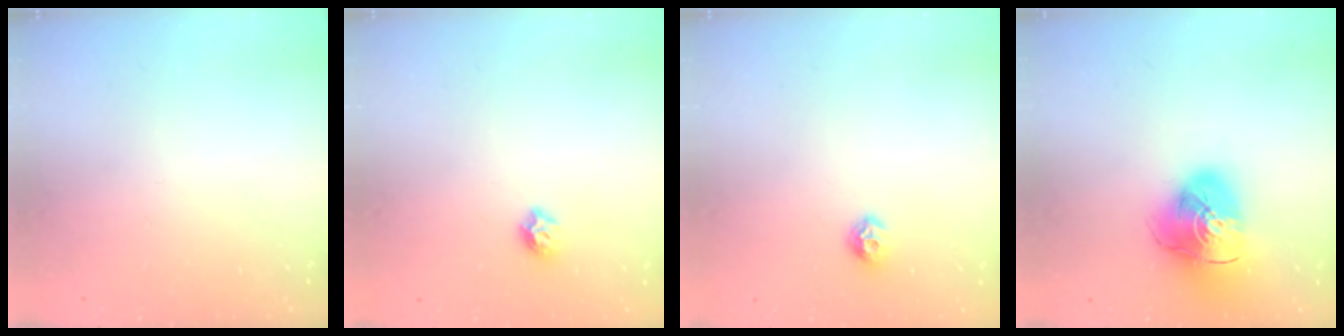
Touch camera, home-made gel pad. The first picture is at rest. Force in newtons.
{"total": 6.0, "press": 5.9, "slide": 0.8}
{"total": 6.5, "press": 6.5, "slide": 0.7}
{"total": 16.0, "press": 15.8, "slide": 2.1}